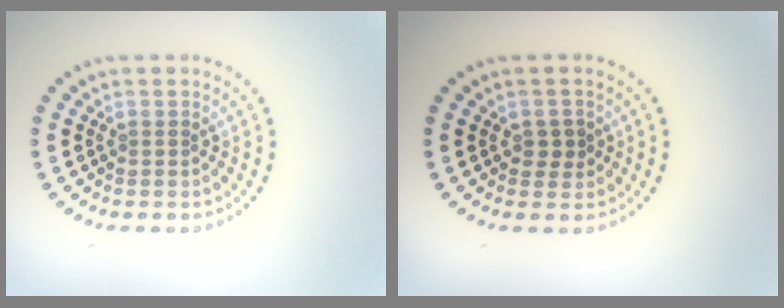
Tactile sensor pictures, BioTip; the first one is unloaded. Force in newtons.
{"total": 1.5, "press": 1.5, "slide": 0.4}